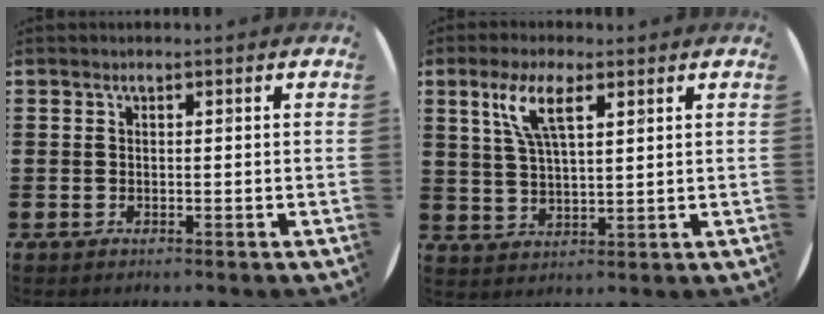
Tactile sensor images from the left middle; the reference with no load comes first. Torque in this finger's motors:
{"motor_torque": [1.63, -0.51, 0.31, 0.21]}